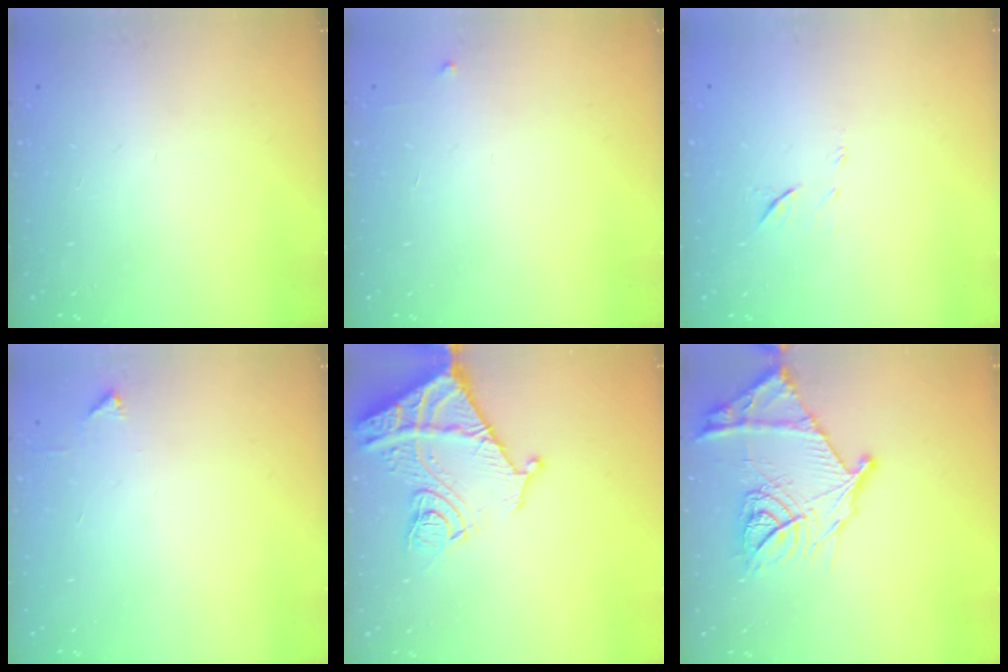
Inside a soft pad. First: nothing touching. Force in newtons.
{"total": 2.3, "press": 2.3, "slide": 0.3}
{"total": 6.7, "press": 6.6, "slide": 1.1}
{"total": 2.1, "press": 2.1, "slide": 0.3}
{"total": 17.2, "press": 17.1, "slide": 2.0}
{"total": 19.1, "press": 19.0, "slide": 1.8}